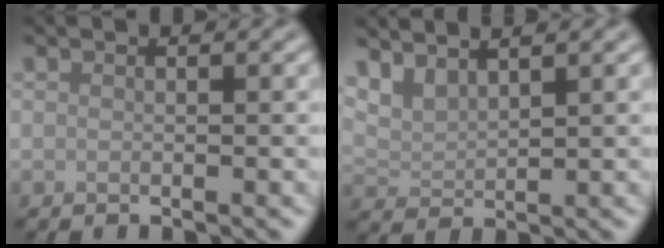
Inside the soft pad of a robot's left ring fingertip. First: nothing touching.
{"total": 2.7, "force": [2.4, 0.7, 1.1], "torque": [-0.029, 0.002, 0.054]}